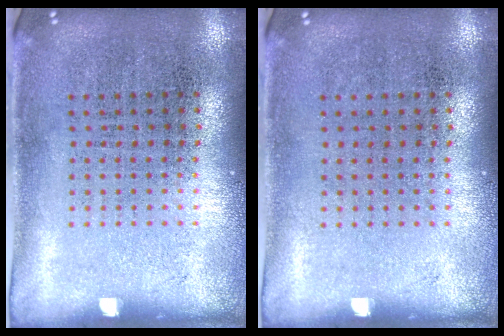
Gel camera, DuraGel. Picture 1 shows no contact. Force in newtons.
{"total": 0.0}